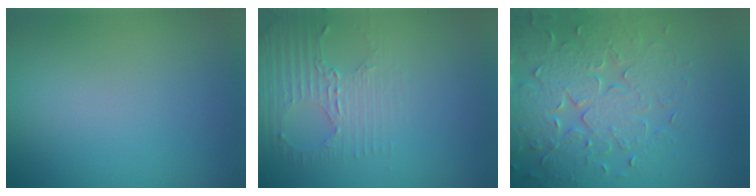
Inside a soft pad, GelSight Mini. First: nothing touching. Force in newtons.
{"total": 2.9, "press": 2.3, "slide": 1.8}
{"total": 6.5, "press": 5.5, "slide": 3.5}